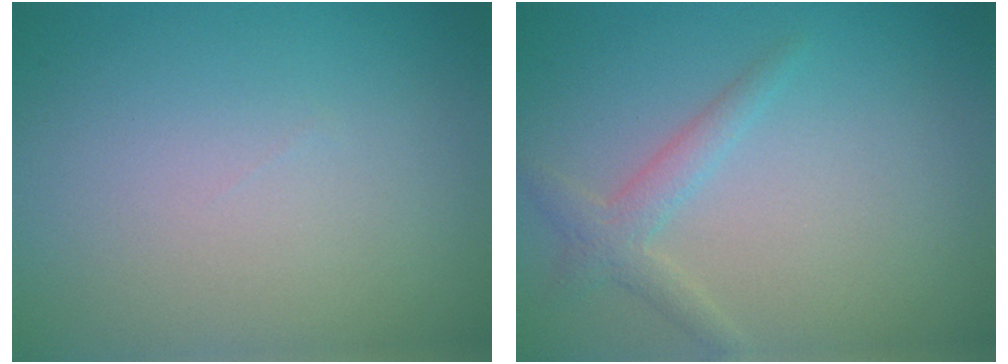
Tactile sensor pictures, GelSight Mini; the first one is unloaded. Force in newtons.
{"total": 1.9, "press": 1.9, "slide": 0.1}